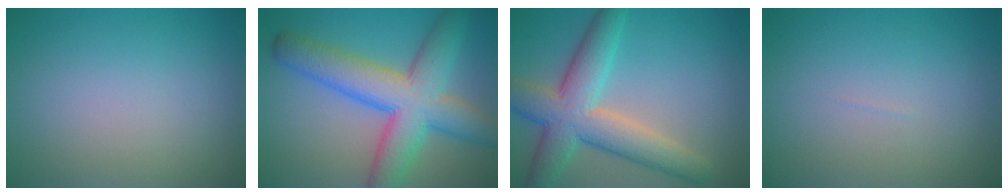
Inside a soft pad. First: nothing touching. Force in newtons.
{"total": 9.6, "press": 9.5, "slide": 0.3}
{"total": 7.9, "press": 7.9, "slide": 0.3}
{"total": 0.0}